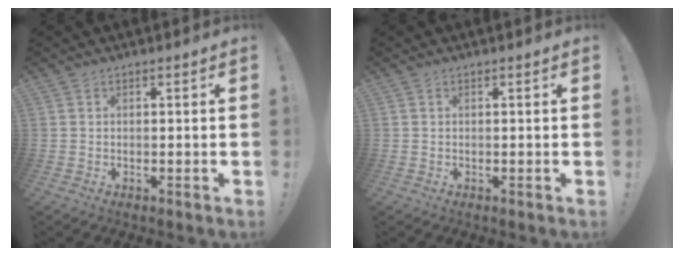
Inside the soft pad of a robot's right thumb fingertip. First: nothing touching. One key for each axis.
{"total": 0.0}